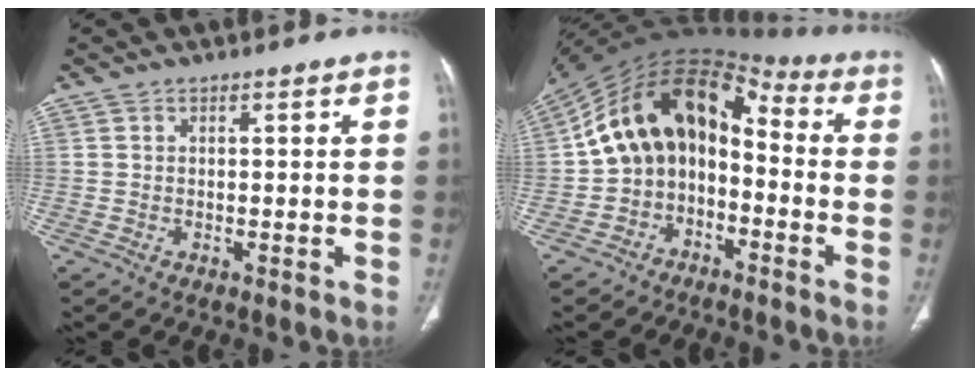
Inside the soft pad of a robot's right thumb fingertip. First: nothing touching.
{"total": 15.9, "force": [-2.0, 11.5, 10.8], "torque": [-0.153, 0.082, -0.045]}